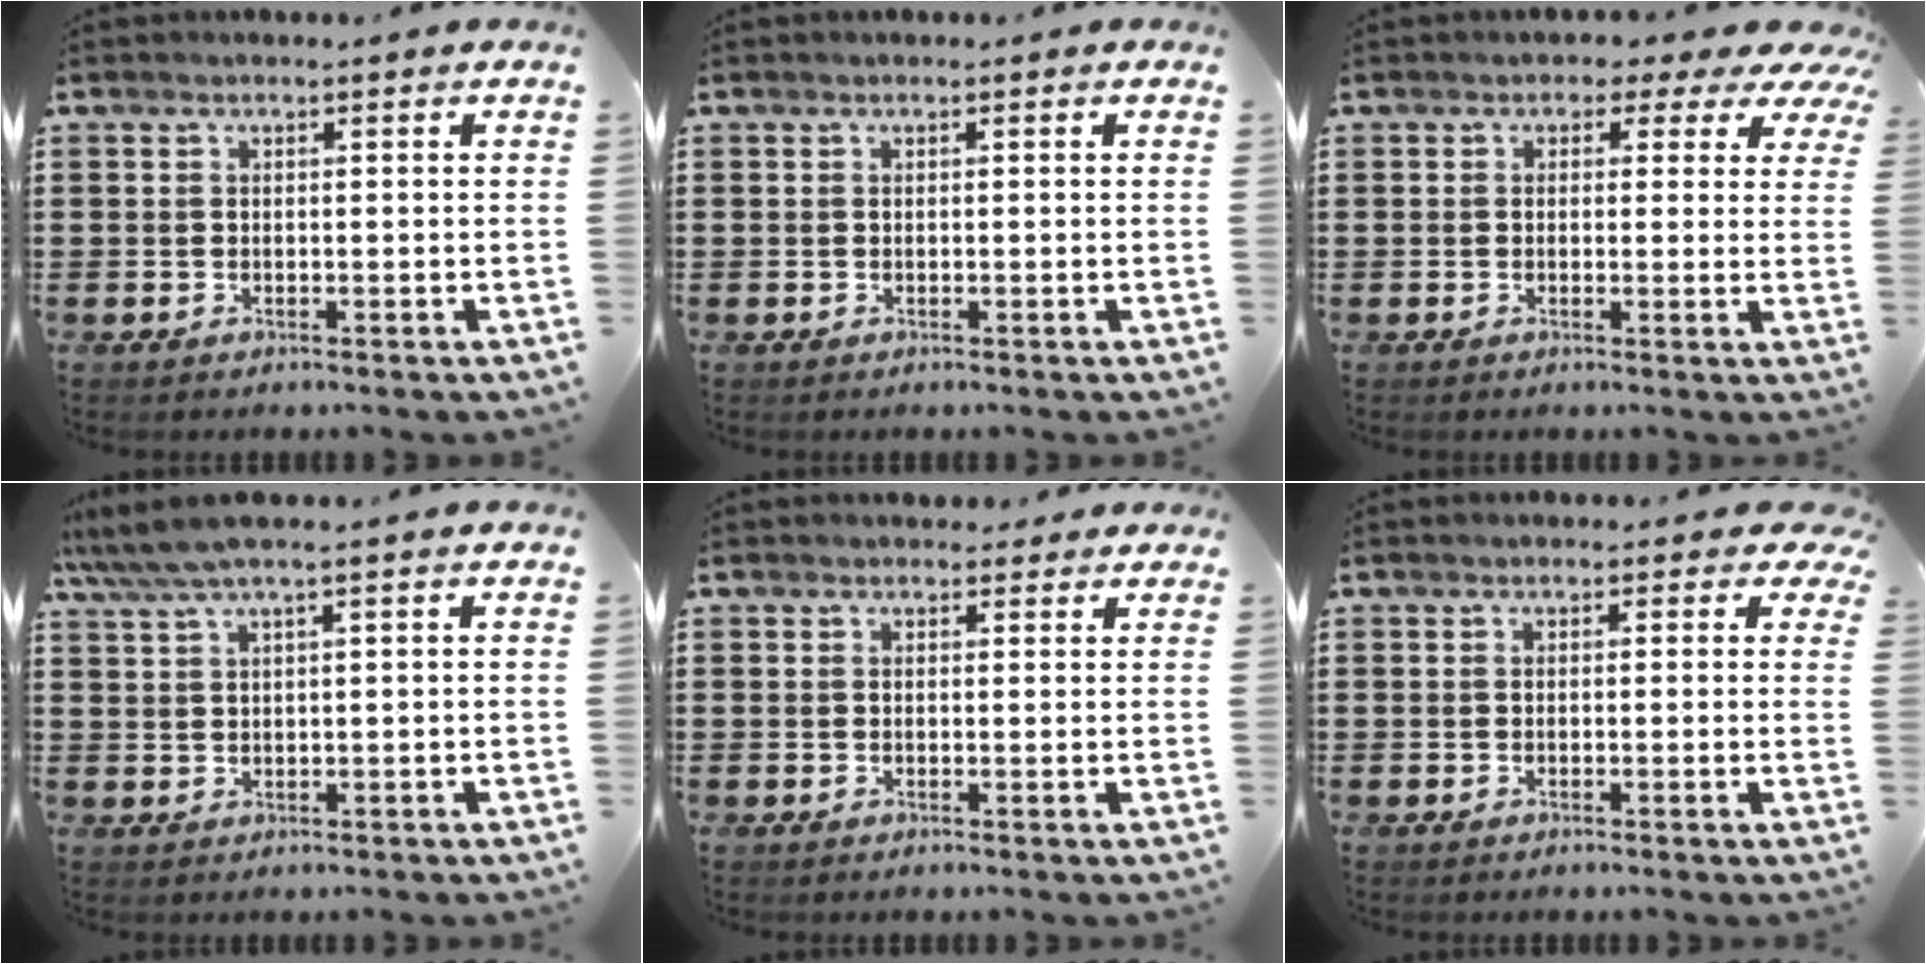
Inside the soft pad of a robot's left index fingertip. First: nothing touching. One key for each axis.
{"total": 0.0}
{"total": 2.5, "fx": 1.1, "fy": 1.9, "fz": 1.3, "tx": -0.021, "ty": -0.002, "tz": 0.011}
{"total": 3.2, "fx": 2.1, "fy": 0.2, "fz": 2.5, "tx": -0.060, "ty": -0.003, "tz": 0.034}
{"total": 1.6, "fx": 1.3, "fy": 0.9, "fz": 0.2, "tx": 0.000, "ty": 0.005, "tz": 0.023}
{"total": 1.2, "fx": 0.4, "fy": 0.9, "fz": 0.6, "tx": -0.001, "ty": 0.003, "tz": 0.002}